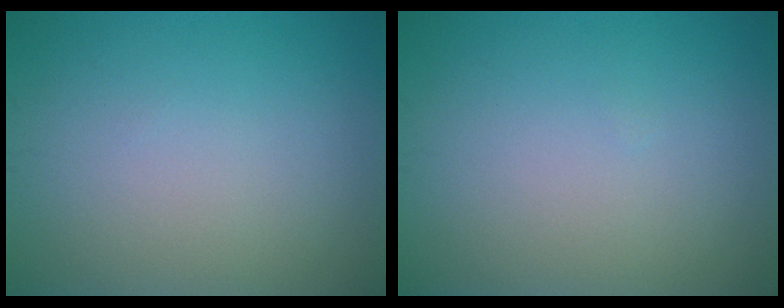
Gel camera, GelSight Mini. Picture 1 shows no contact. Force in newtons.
{"total": 0.0}